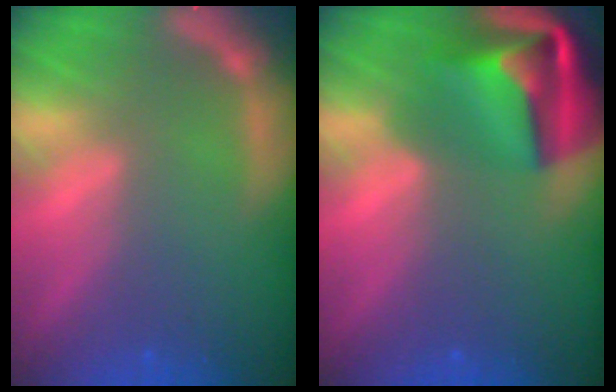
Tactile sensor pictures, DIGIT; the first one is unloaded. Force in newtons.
{"total": 10.1}